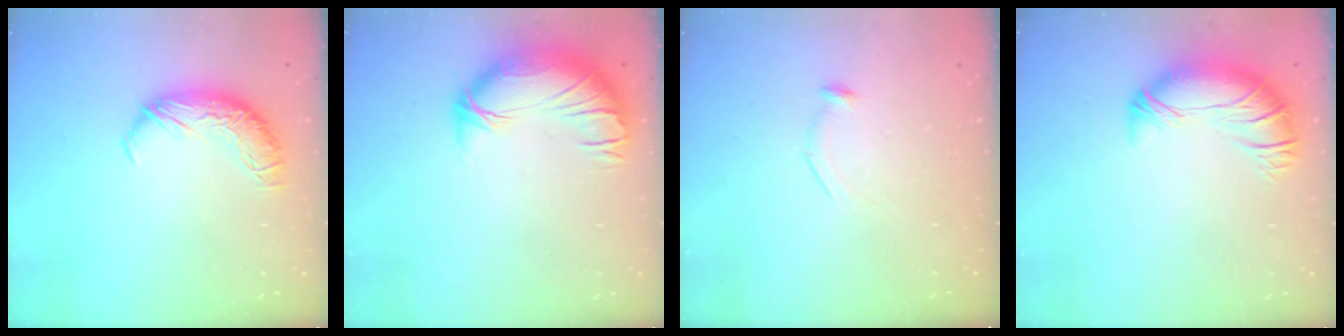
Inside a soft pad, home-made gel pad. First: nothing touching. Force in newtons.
{"total": 2.5, "press": 1.2, "slide": 2.2}
{"total": 8.9, "press": 8.9, "slide": 0.3}
{"total": 2.8, "press": 0.9, "slide": 2.6}